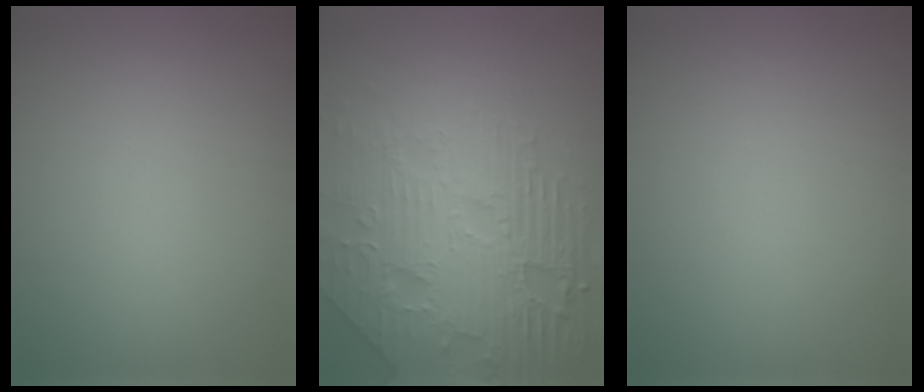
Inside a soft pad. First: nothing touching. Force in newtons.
{"total": 8.4, "press": 6.1, "slide": 5.7}
{"total": 0.0}